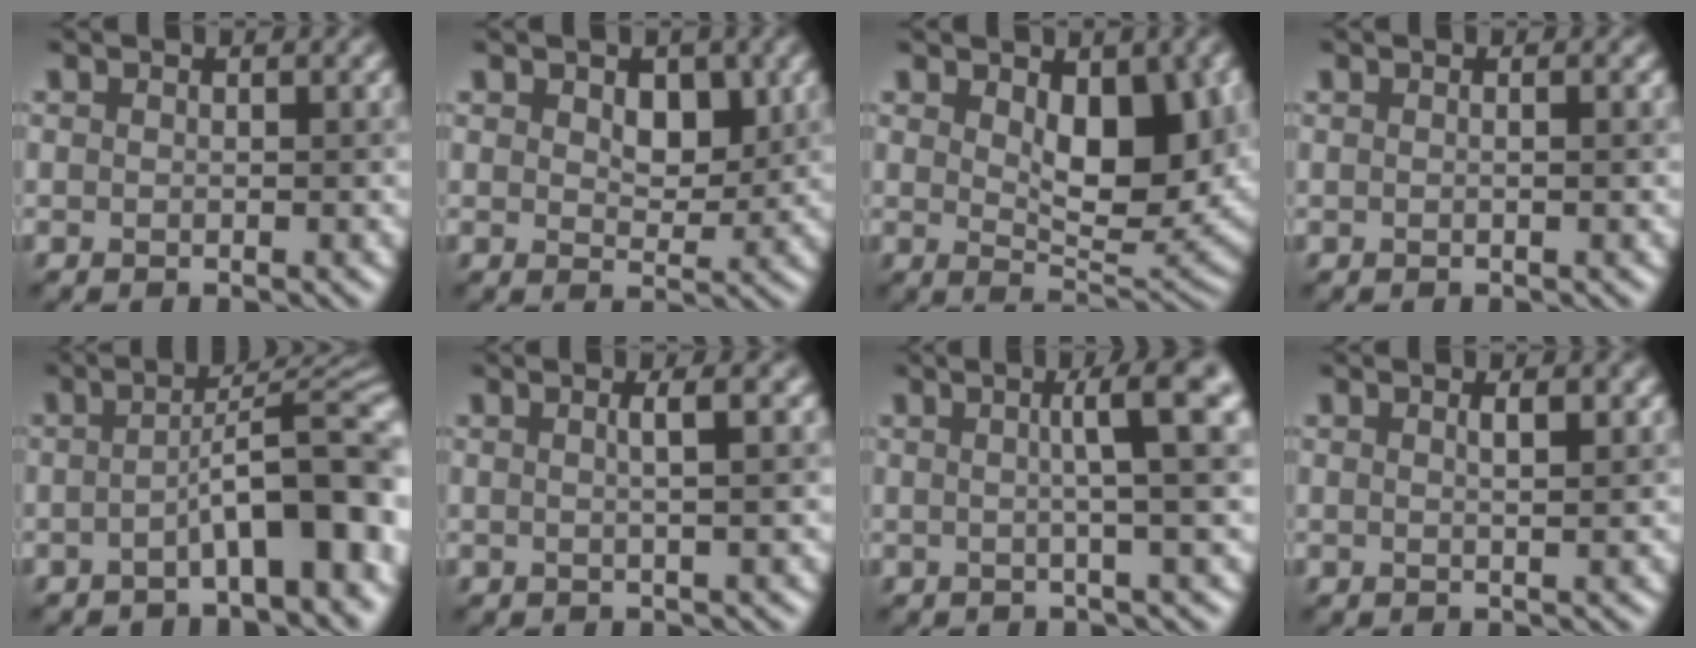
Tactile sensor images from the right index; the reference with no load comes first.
{"total": 2.6, "force": [1.1, 1.7, 1.7], "torque": [-0.029, 0.001, 0.020]}
{"total": 7.3, "force": [1.6, 3.6, 6.2], "torque": [-0.094, -0.006, 0.038]}
{"total": 1.1, "force": [0.3, 0.5, 1.0], "torque": [-0.003, -0.003, -0.009]}
{"total": 8.4, "force": [-2.4, 1.9, 7.8], "torque": [-0.098, 0.025, -0.044]}
{"total": 2.1, "force": [0.4, 0.4, 2.0], "torque": [-0.029, 0.011, 0.000]}
{"total": 5.4, "force": [1.1, 0.5, 5.2], "torque": [-0.072, 0.018, 0.018]}
{"total": 1.5, "force": [0.6, 0.4, 1.3], "torque": [-0.016, 0.008, 0.006]}